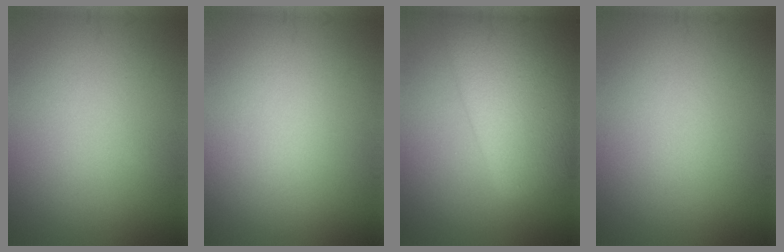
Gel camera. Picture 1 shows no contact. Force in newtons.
{"total": 0.0}
{"total": 11.6, "press": 11.6, "slide": 0.4}
{"total": 0.0}